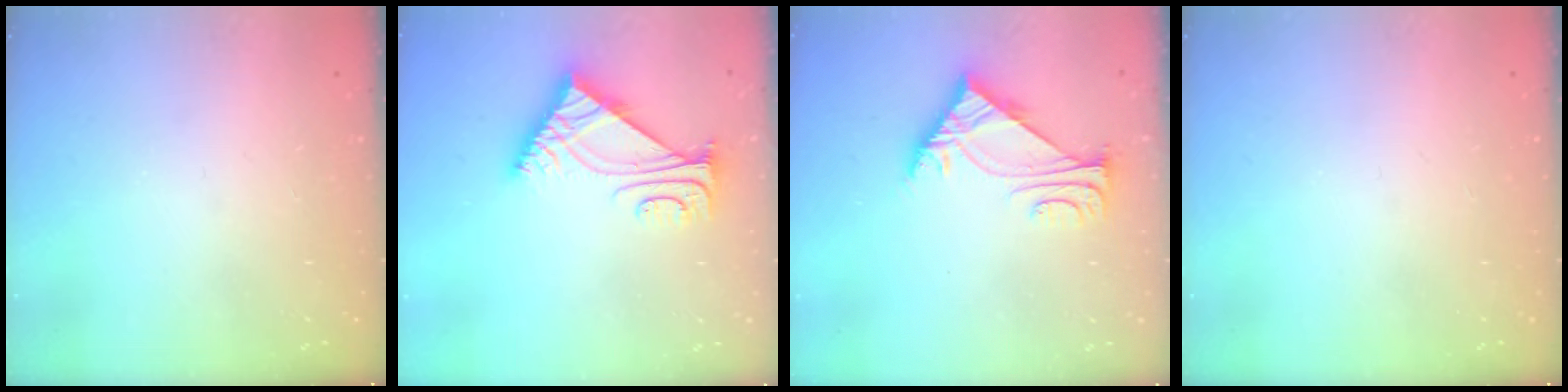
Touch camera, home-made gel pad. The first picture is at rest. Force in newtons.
{"total": 6.7, "press": 6.7, "slide": 0.6}
{"total": 6.4, "press": 6.3, "slide": 1.0}
{"total": 0.0}